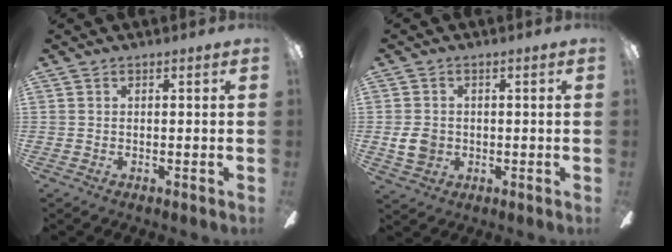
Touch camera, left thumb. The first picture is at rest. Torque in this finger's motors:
{"motor_torque": [0.42, 1.03, 0.59, -0.34, 0.00]}